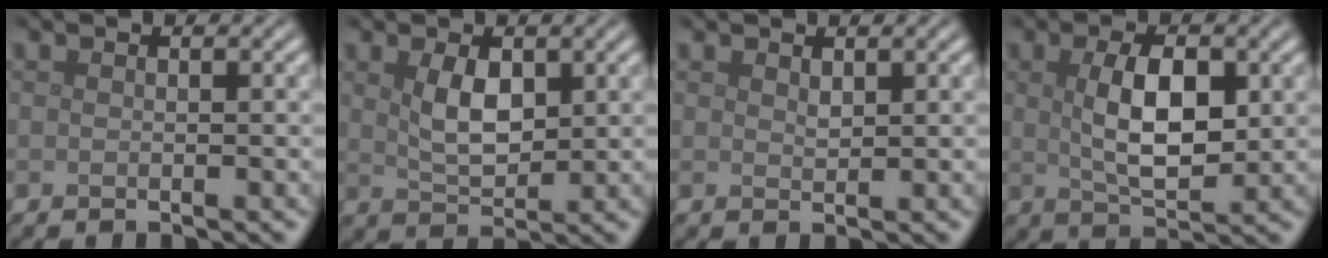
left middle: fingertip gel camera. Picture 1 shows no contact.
{"total": 3.3, "force": [1.1, 1.7, 2.6], "torque": [-0.054, -0.003, 0.025]}
{"total": 0.8, "force": [0.6, 0.3, 0.4], "torque": [-0.011, -0.001, 0.013]}
{"total": 5.6, "force": [0.8, 2.6, 4.9], "torque": [-0.093, -0.002, 0.019]}